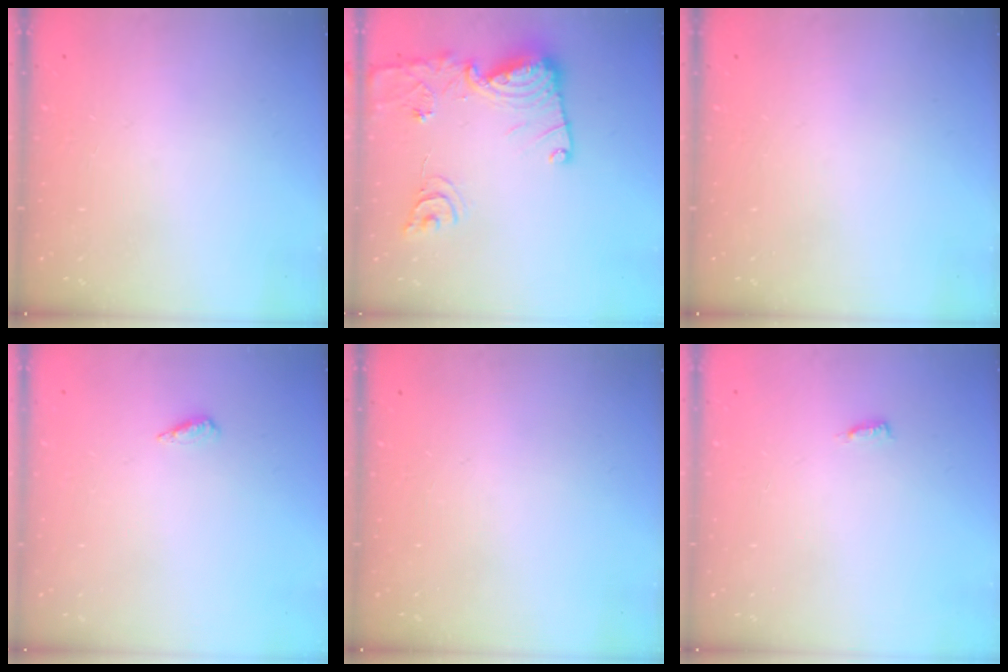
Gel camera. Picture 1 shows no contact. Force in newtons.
{"total": 18.1, "press": 18.0, "slide": 2.0}
{"total": 0.0}
{"total": 2.6, "press": 2.2, "slide": 1.3}
{"total": 0.0}
{"total": 3.1, "press": 3.1, "slide": 0.2}